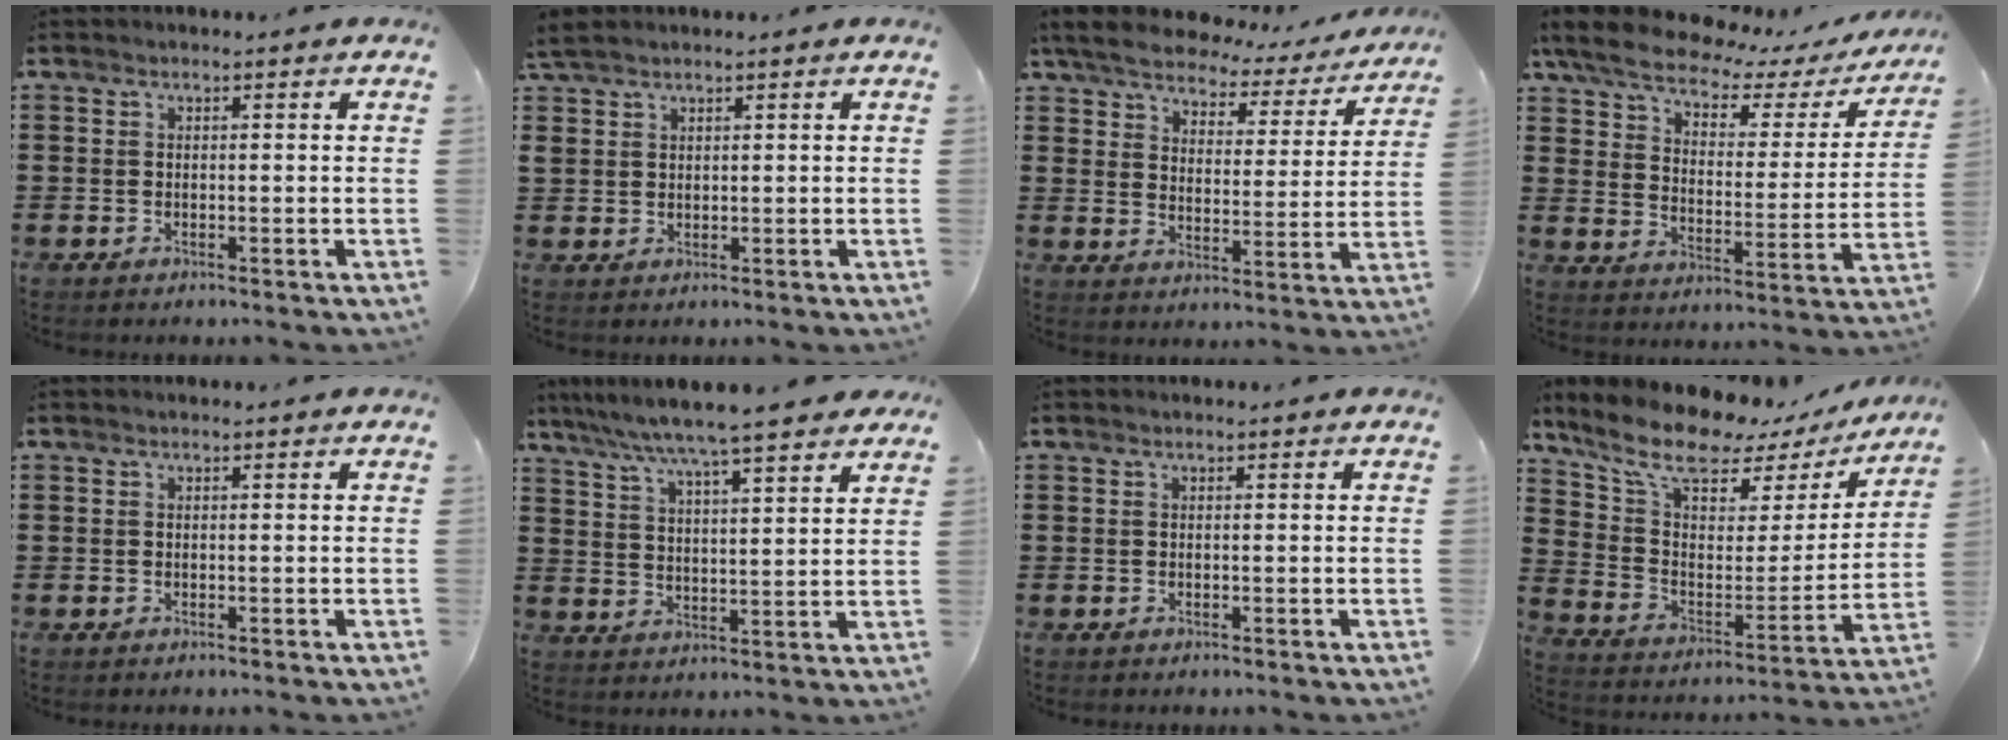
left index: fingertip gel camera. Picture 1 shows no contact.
{"total": 2.7, "force": [2.2, 1.5, 0.7], "torque": [-0.022, 0.008, 0.042]}
{"total": 5.3, "force": [4.9, 1.2, 1.5], "torque": [-0.056, -0.028, 0.082]}
{"total": 6.9, "force": [5.7, 2.3, 3.1], "torque": [-0.086, -0.029, 0.097]}
{"total": 0.0}
{"total": 6.5, "force": [5.8, -0.4, 3.0], "torque": [-0.083, -0.031, 0.096]}
{"total": 0.0}
{"total": 11.3, "force": [9.2, 3.3, 5.6], "torque": [-0.135, -0.060, 0.158]}